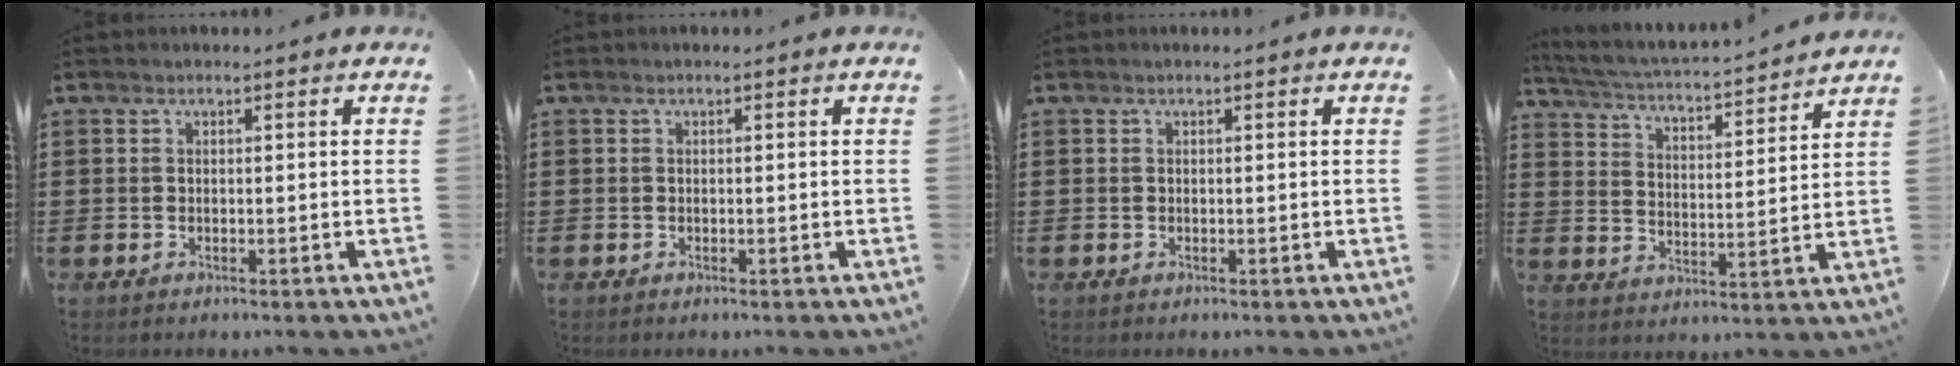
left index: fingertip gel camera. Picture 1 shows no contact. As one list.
[{"total": 0.0}, {"total": 0.0}, {"total": 3.2, "force": [3.1, -0.3, 0.9], "torque": [-0.038, -0.031, 0.044]}]